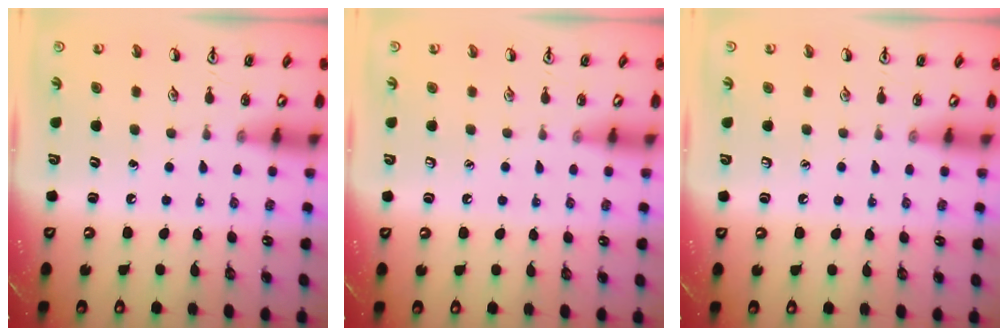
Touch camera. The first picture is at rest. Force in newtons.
{"total": 0.0}
{"total": 0.0}